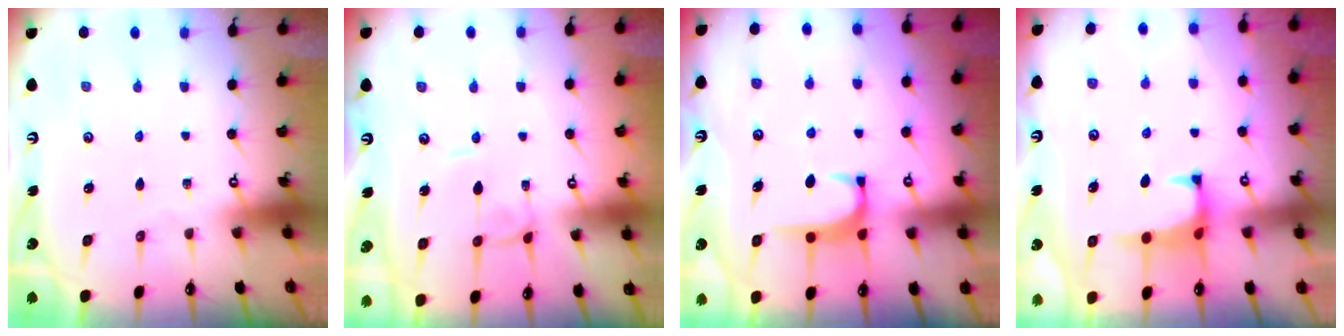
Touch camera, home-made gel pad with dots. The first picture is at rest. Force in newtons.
{"total": 1.4, "press": 1.4, "slide": 0.2}
{"total": 1.9, "press": 1.8, "slide": 0.5}
{"total": 1.2, "press": 1.0, "slide": 0.6}